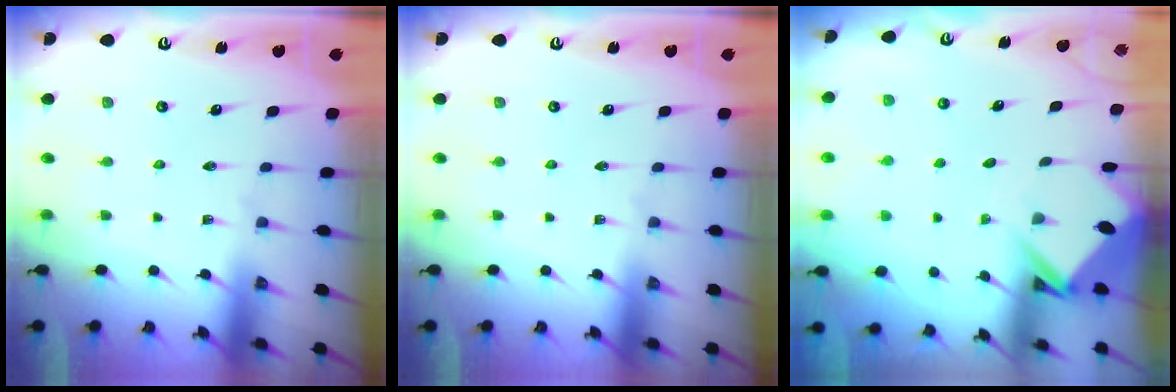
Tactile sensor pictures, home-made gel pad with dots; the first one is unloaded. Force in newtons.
{"total": 0.0}
{"total": 3.9, "press": 3.9, "slide": 0.2}